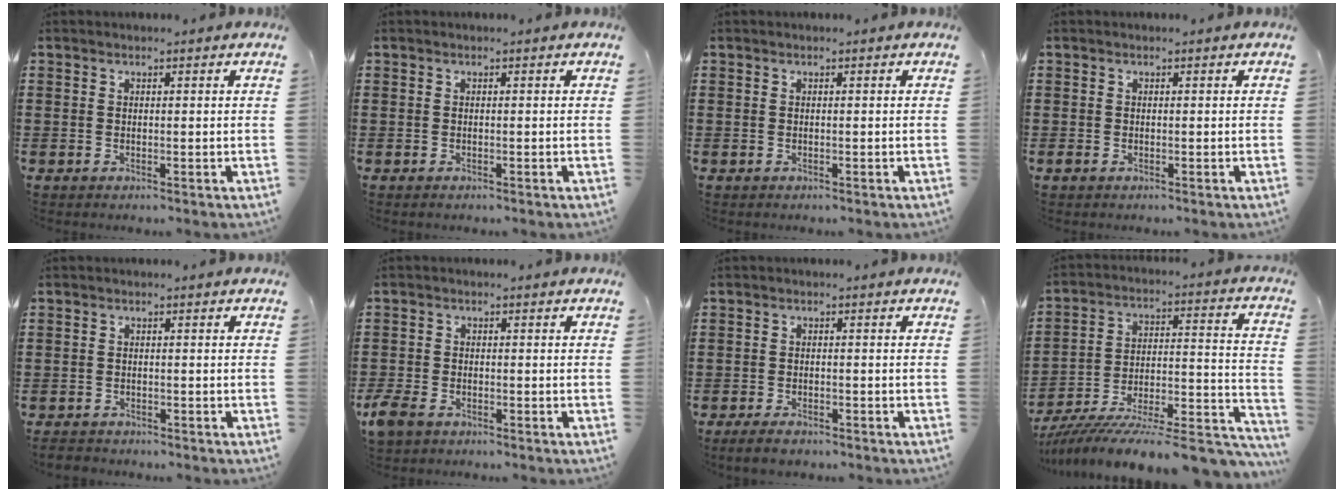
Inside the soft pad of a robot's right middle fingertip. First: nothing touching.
{"total": 0.0}
{"total": 0.0}
{"total": 0.6, "force": [-0.3, 0.5, 0.1], "torque": [-0.002, 0.003, -0.008]}
{"total": 1.4, "force": [-1.4, 0.4, 0.0], "torque": [-0.005, -0.002, -0.030]}
{"total": 3.0, "force": [-2.3, 1.5, 1.2], "torque": [-0.051, -0.007, -0.054]}
{"total": 2.1, "force": [-1.6, 0.6, 1.2], "torque": [-0.028, -0.001, -0.033]}
{"total": 11.6, "force": [-10.4, 0.5, 5.2], "torque": [-0.055, 0.016, -0.190]}